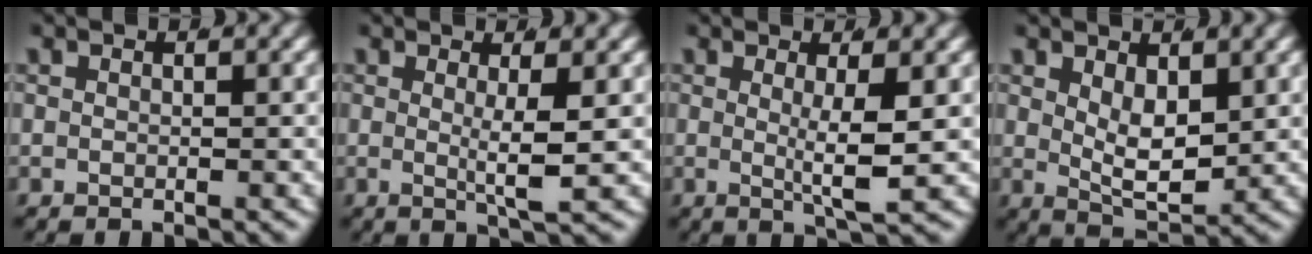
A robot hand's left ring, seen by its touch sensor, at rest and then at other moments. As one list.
[{"total": 2.9, "force": [0.4, -0.2, 2.8], "torque": [-0.049, -0.016, 0.012]}, {"total": 3.6, "force": [0.3, 0.0, 3.5], "torque": [-0.059, -0.016, 0.010]}, {"total": 4.4, "force": [0.8, 2.3, 3.7], "torque": [-0.065, -0.028, 0.024]}]